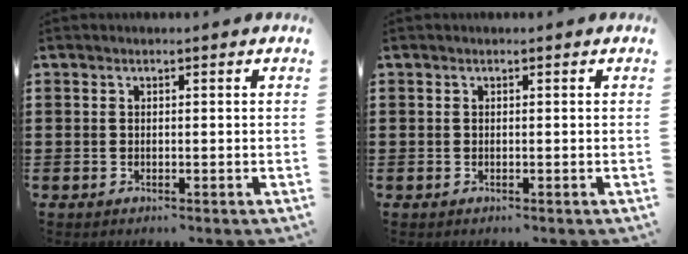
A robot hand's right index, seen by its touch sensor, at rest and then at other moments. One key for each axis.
{"total": 0.0}